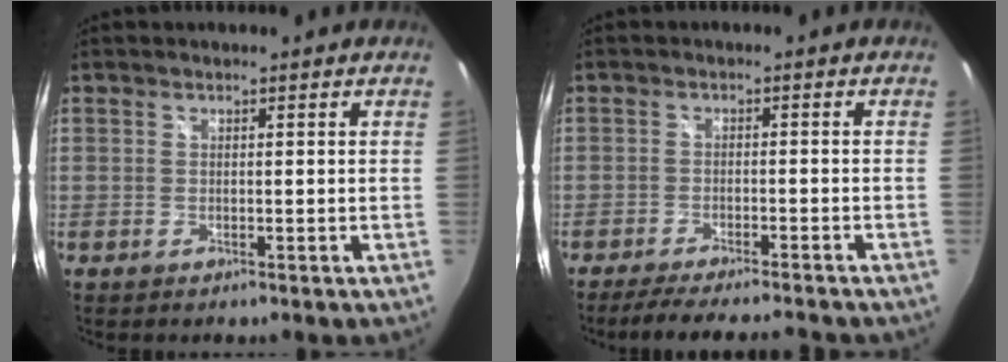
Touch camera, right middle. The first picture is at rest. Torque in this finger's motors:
{"motor_torque": [0.13, -0.12, 0.08, 0.04]}